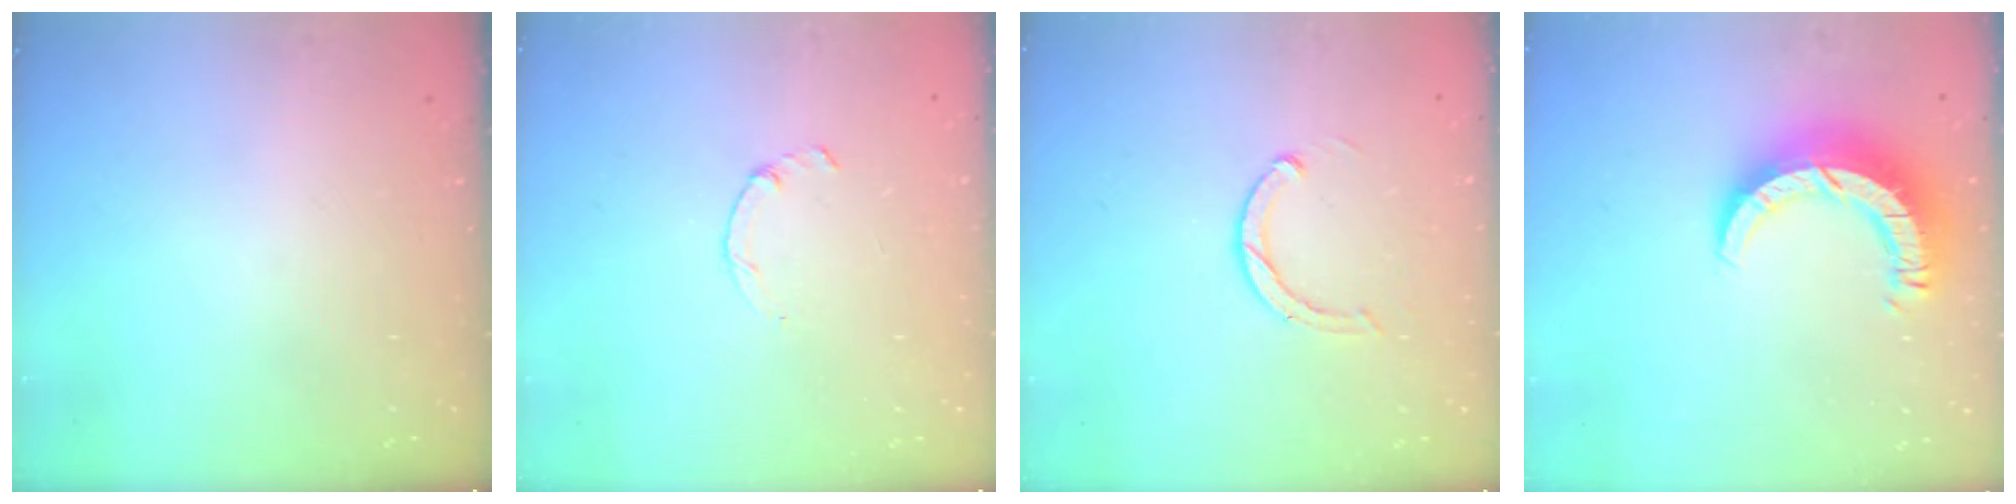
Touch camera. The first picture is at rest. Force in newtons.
{"total": 1.5, "press": 1.4, "slide": 0.3}
{"total": 2.9, "press": 2.9, "slide": 0.4}
{"total": 11.0, "press": 11.0, "slide": 1.0}